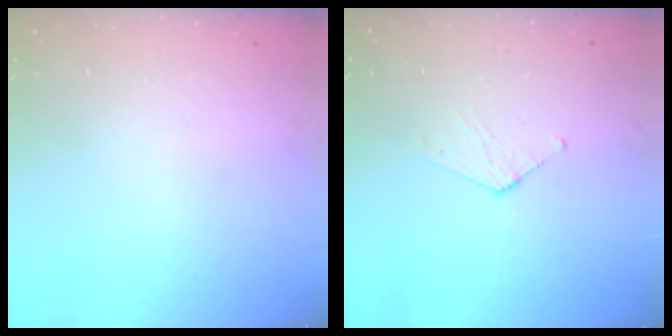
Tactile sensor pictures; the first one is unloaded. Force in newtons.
{"total": 3.1, "press": 3.1, "slide": 0.3}